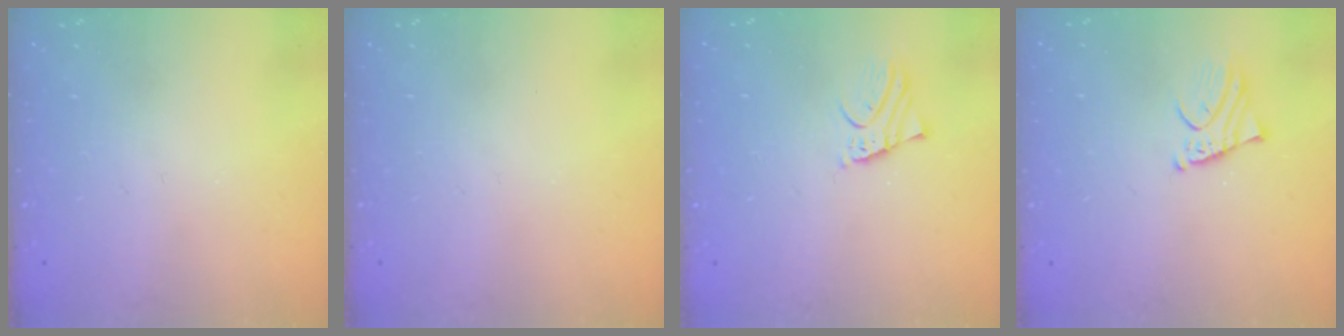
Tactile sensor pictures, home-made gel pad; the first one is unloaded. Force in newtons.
{"total": 0.0}
{"total": 2.0, "press": 2.0, "slide": 0.1}
{"total": 2.4, "press": 2.4, "slide": 0.2}